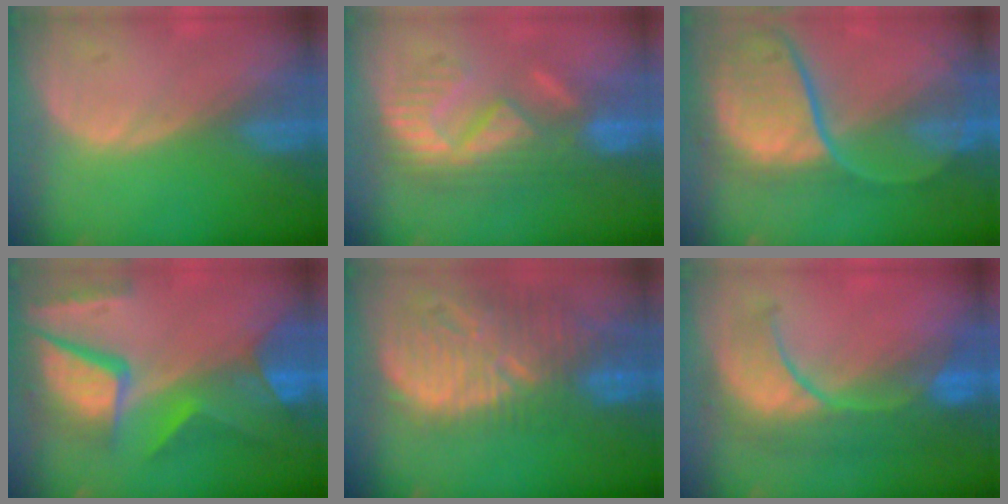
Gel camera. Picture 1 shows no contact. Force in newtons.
{"total": 8.7, "press": 8.5, "slide": 1.6}
{"total": 12.2, "press": 9.9, "slide": 7.0}
{"total": 11.8, "press": 9.8, "slide": 6.6}
{"total": 13.1, "press": 11.3, "slide": 6.6}
{"total": 9.5, "press": 9.1, "slide": 2.7}